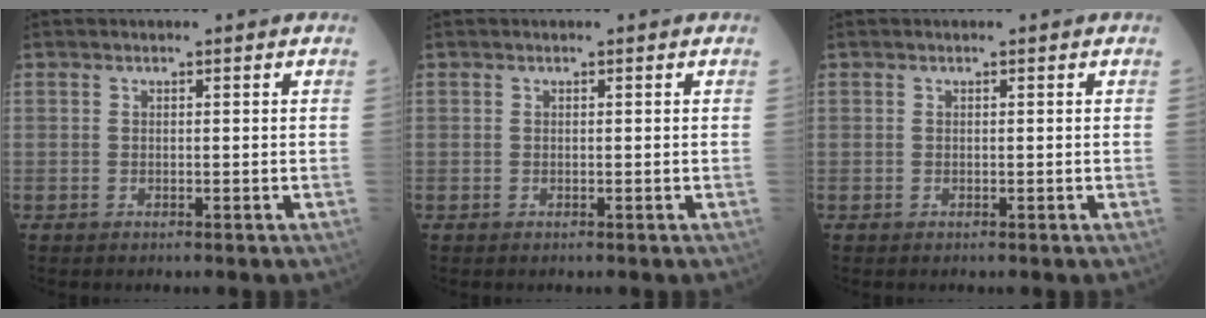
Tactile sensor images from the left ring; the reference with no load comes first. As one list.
[{"total": 0.0}, {"total": 0.0}]